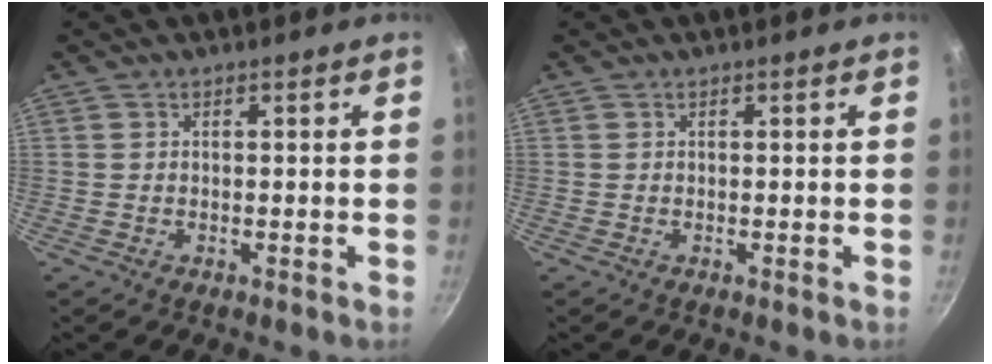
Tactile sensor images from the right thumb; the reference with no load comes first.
{"total": 0.0}